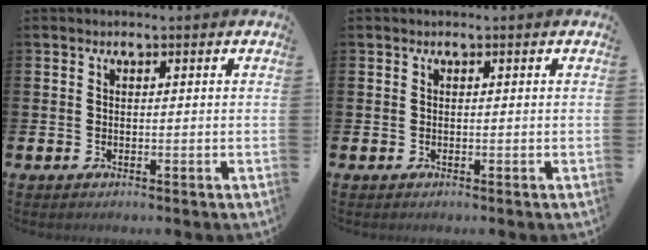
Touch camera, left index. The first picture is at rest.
{"total": 0.0}